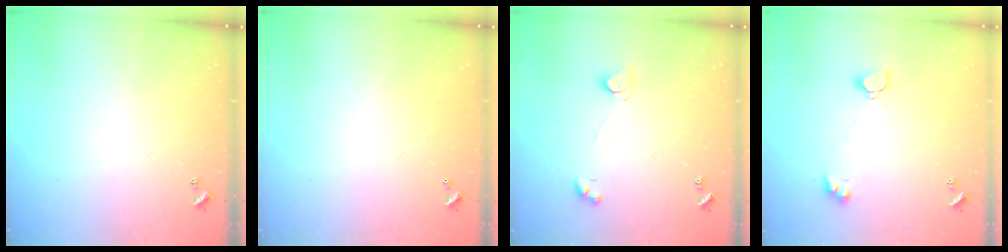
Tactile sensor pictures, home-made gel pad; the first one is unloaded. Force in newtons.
{"total": 2.9, "press": 2.9, "slide": 0.1}
{"total": 2.5, "press": 2.4, "slide": 0.3}
{"total": 2.2, "press": 2.2, "slide": 0.2}